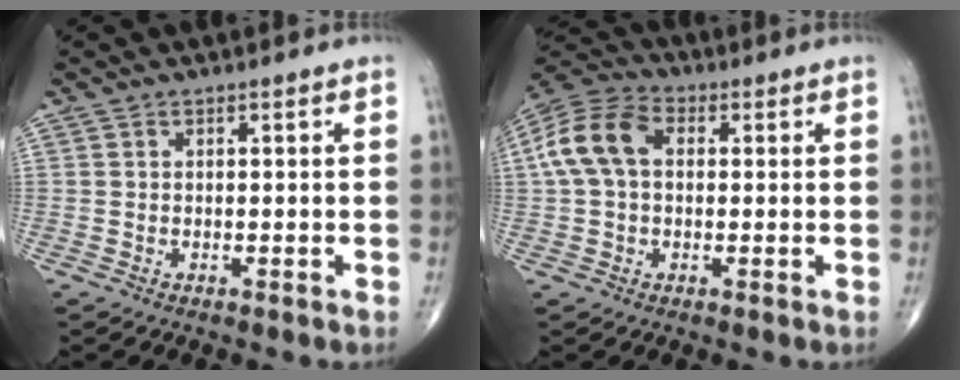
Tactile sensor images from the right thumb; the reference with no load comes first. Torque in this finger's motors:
{"motor_torque": [-0.36, 0.75, 0.43, 0.06, 0.15]}